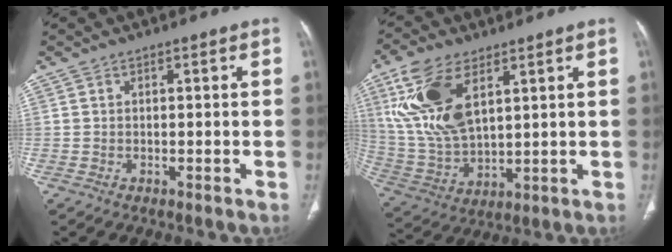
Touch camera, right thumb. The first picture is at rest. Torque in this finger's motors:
{"motor_torque": [1.10, 3.57, 1.65, 1.12, 0.24]}